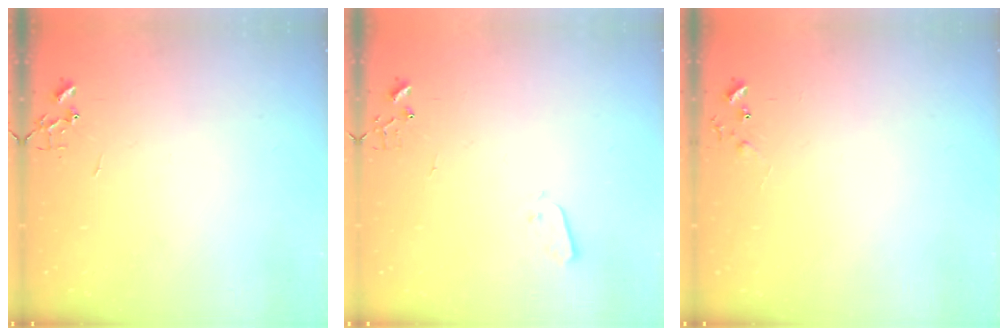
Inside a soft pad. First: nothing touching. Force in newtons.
{"total": 3.0, "press": 2.9, "slide": 0.3}
{"total": 5.1, "press": 5.0, "slide": 0.8}